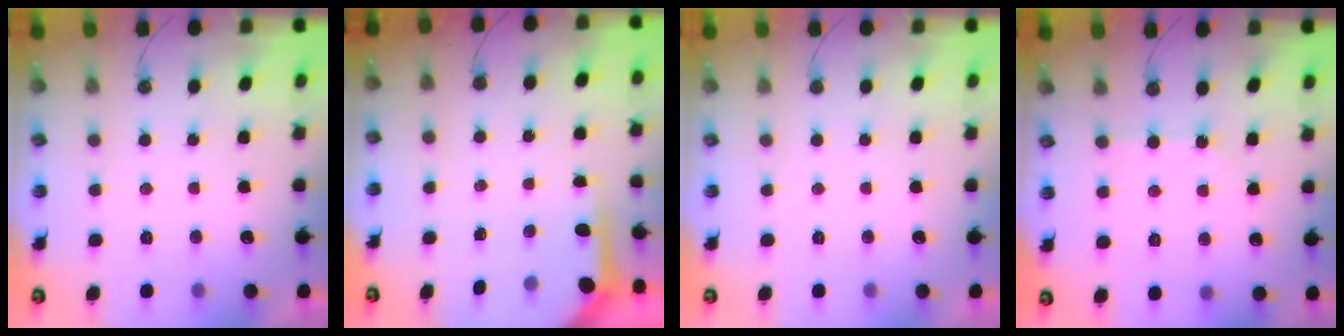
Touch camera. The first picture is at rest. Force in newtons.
{"total": 3.8, "press": 3.8, "slide": 0.4}
{"total": 0.0}
{"total": 3.3, "press": 3.3, "slide": 0.5}